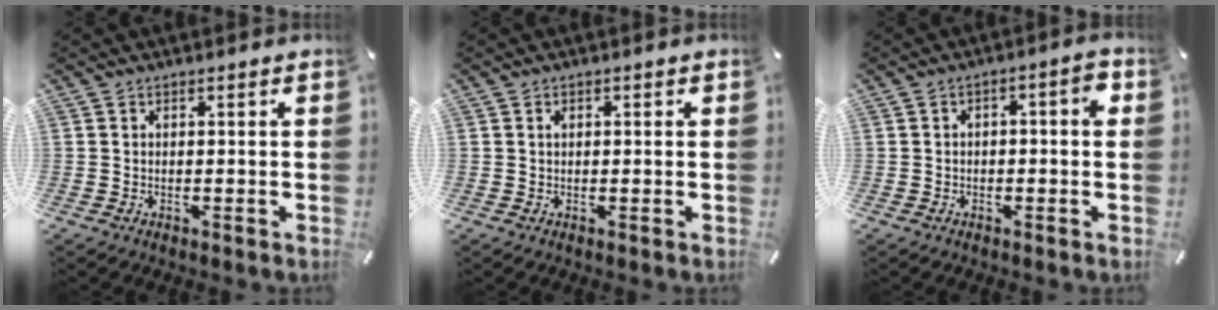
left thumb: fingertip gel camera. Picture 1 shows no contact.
{"total": 1.0, "force": [0.3, 0.6, 0.7], "torque": [-0.006, 0.000, 0.002]}
{"total": 4.0, "force": [-0.5, 1.6, 3.6], "torque": [-0.055, 0.014, -0.014]}